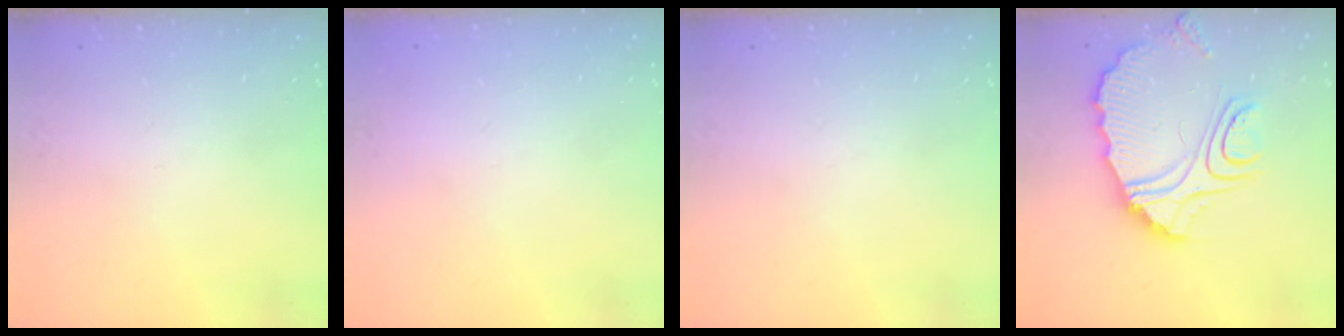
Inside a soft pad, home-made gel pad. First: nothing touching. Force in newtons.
{"total": 2.1, "press": 2.1, "slide": 0.1}
{"total": 0.0}
{"total": 15.7, "press": 15.7, "slide": 1.3}